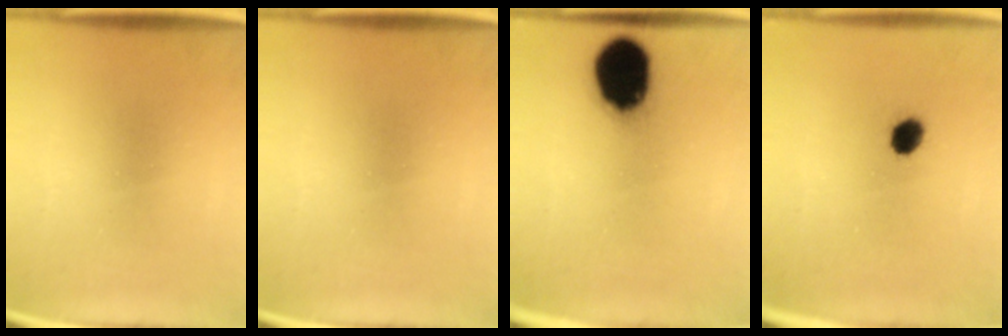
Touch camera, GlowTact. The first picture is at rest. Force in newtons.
{"total": 0.0}
{"total": 17.0}
{"total": 4.0}